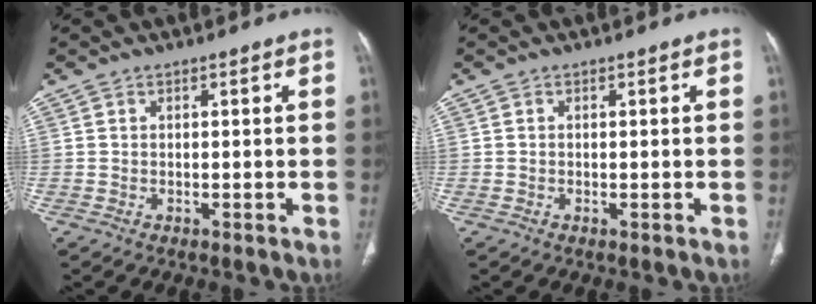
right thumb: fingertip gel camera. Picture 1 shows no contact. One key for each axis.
{"total": 0.0}